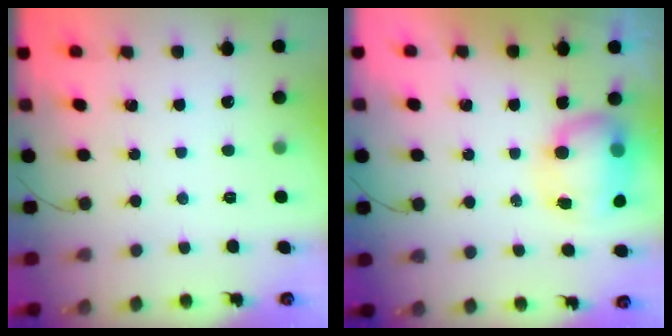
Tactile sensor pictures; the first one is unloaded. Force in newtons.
{"total": 9.0, "press": 8.8, "slide": 1.7}